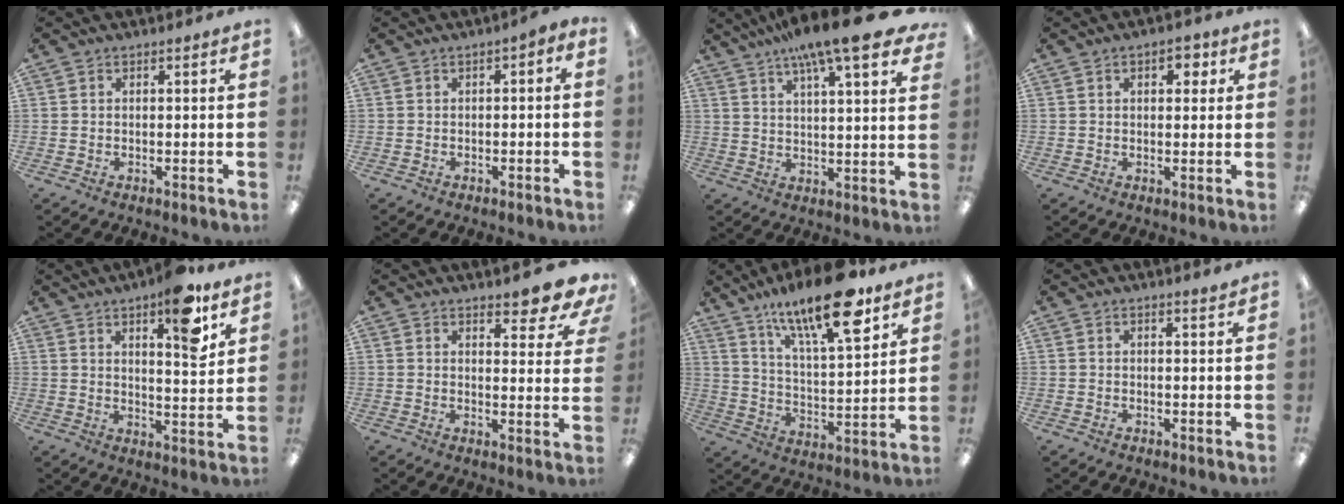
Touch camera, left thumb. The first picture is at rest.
{"total": 1.5, "force": [-1.1, 0.7, 0.8], "torque": [-0.014, 0.006, -0.022]}
{"total": 15.4, "force": [10.8, 3.0, 10.6], "torque": [-0.180, -0.052, 0.174]}
{"total": 4.2, "force": [1.8, 2.3, 2.9], "torque": [-0.029, -0.003, 0.022]}
{"total": 11.3, "force": [7.4, 3.3, 7.9], "torque": [-0.096, -0.044, 0.117]}
{"total": 7.6, "force": [6.5, 2.2, 3.4], "torque": [-0.027, -0.051, 0.108]}
{"total": 19.7, "force": [13.6, 5.9, 12.9], "torque": [-0.203, -0.076, 0.219]}
{"total": 0.9, "force": [0.9, 0.0, 0.3], "torque": [0.000, -0.004, 0.014]}